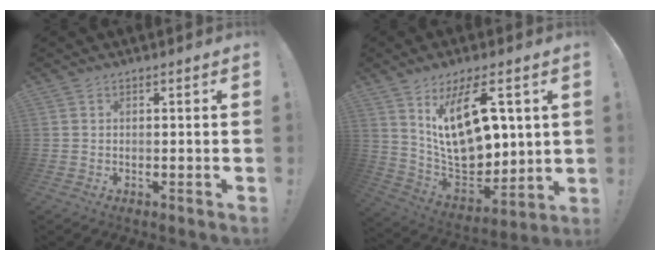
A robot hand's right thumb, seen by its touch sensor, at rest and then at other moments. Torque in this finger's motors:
{"motor_torque": [-0.54, 2.06, 1.49, 1.03, 0.21]}